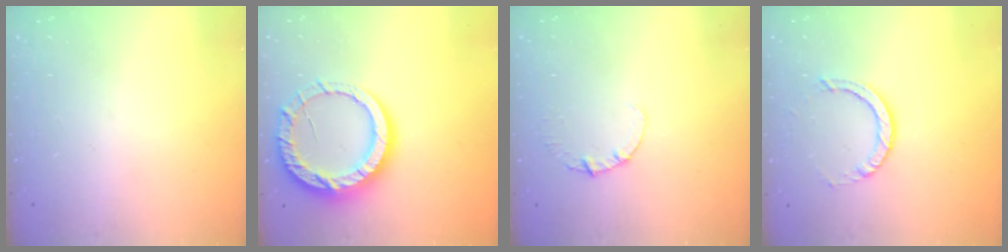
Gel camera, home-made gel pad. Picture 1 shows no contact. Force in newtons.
{"total": 13.7, "press": 13.7, "slide": 1.3}
{"total": 1.1, "press": 1.1, "slide": 0.1}
{"total": 7.0, "press": 6.9, "slide": 0.9}